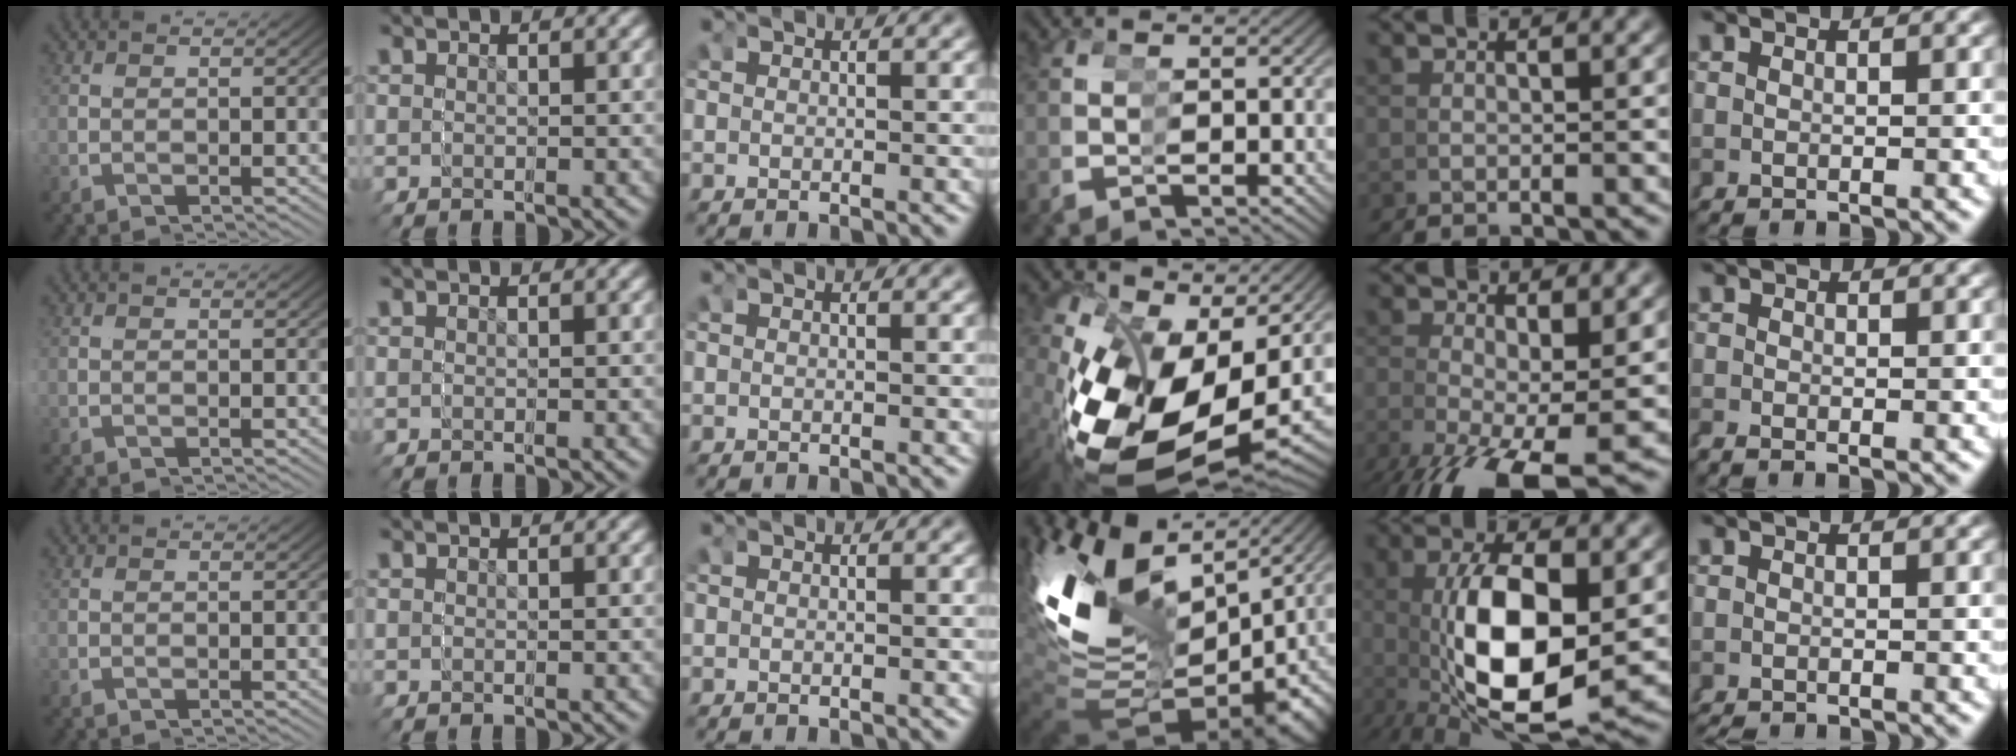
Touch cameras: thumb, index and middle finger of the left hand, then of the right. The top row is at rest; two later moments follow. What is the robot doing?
{"motion": "grasp_and_lifting", "object": "markers"}